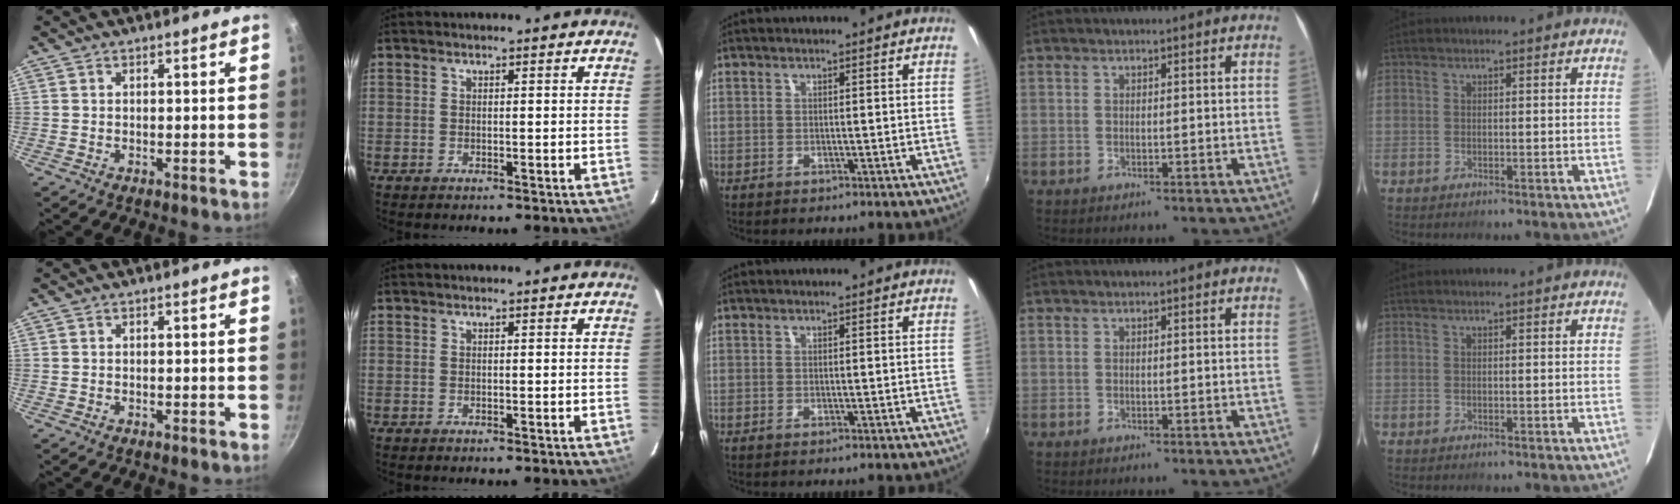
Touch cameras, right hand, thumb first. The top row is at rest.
{}